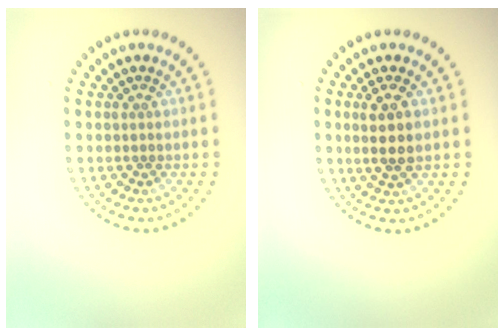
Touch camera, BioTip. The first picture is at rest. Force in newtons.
{"total": 2.7, "press": 2.5, "slide": 1.1}